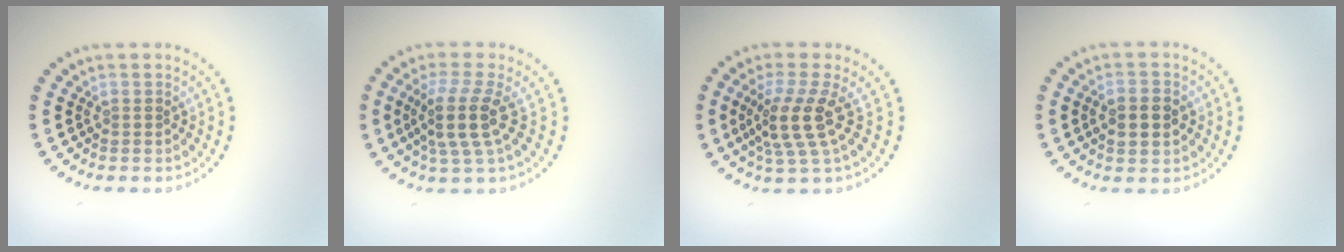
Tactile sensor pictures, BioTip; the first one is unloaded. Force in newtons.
{"total": 3.9, "press": 3.0, "slide": 2.5}
{"total": 3.9, "press": 2.9, "slide": 2.6}
{"total": 3.5, "press": 3.5, "slide": 0.2}